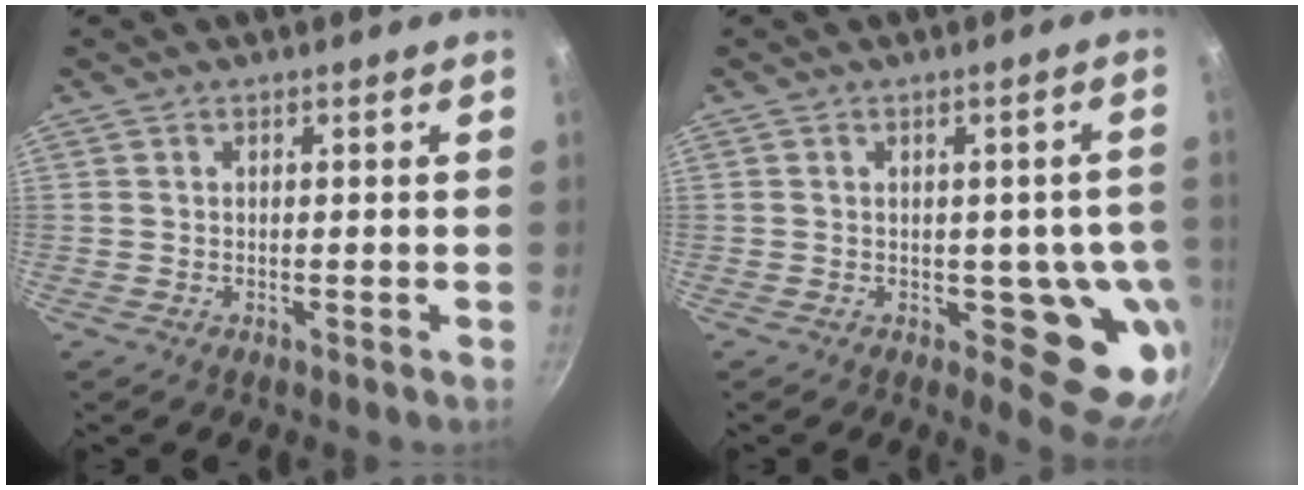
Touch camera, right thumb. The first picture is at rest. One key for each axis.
{"total": 11.9, "fx": -2.3, "fy": 6.1, "fz": 10.0, "tx": -0.054, "ty": 0.000, "tz": -0.024}